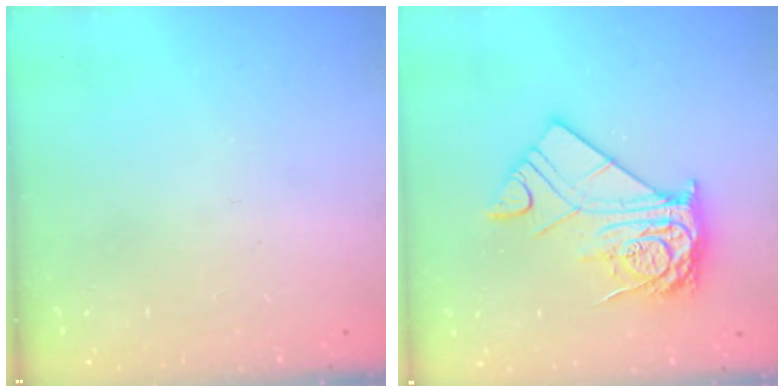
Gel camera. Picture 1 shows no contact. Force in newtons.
{"total": 13.8, "press": 13.7, "slide": 1.1}